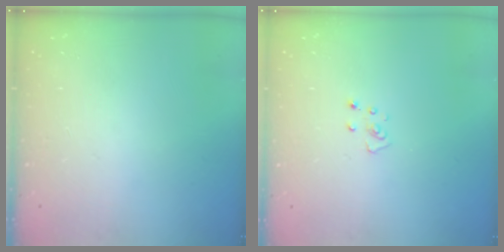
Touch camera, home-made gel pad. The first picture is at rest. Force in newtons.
{"total": 2.8, "press": 2.8, "slide": 0.2}